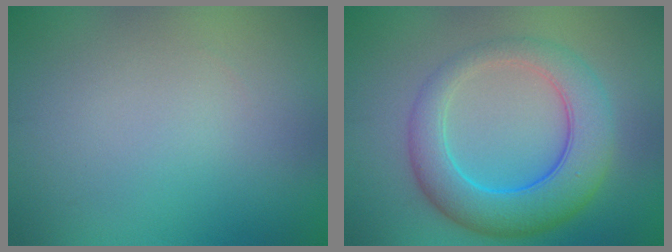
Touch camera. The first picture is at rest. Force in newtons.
{"total": 7.3, "press": 7.2, "slide": 0.4}